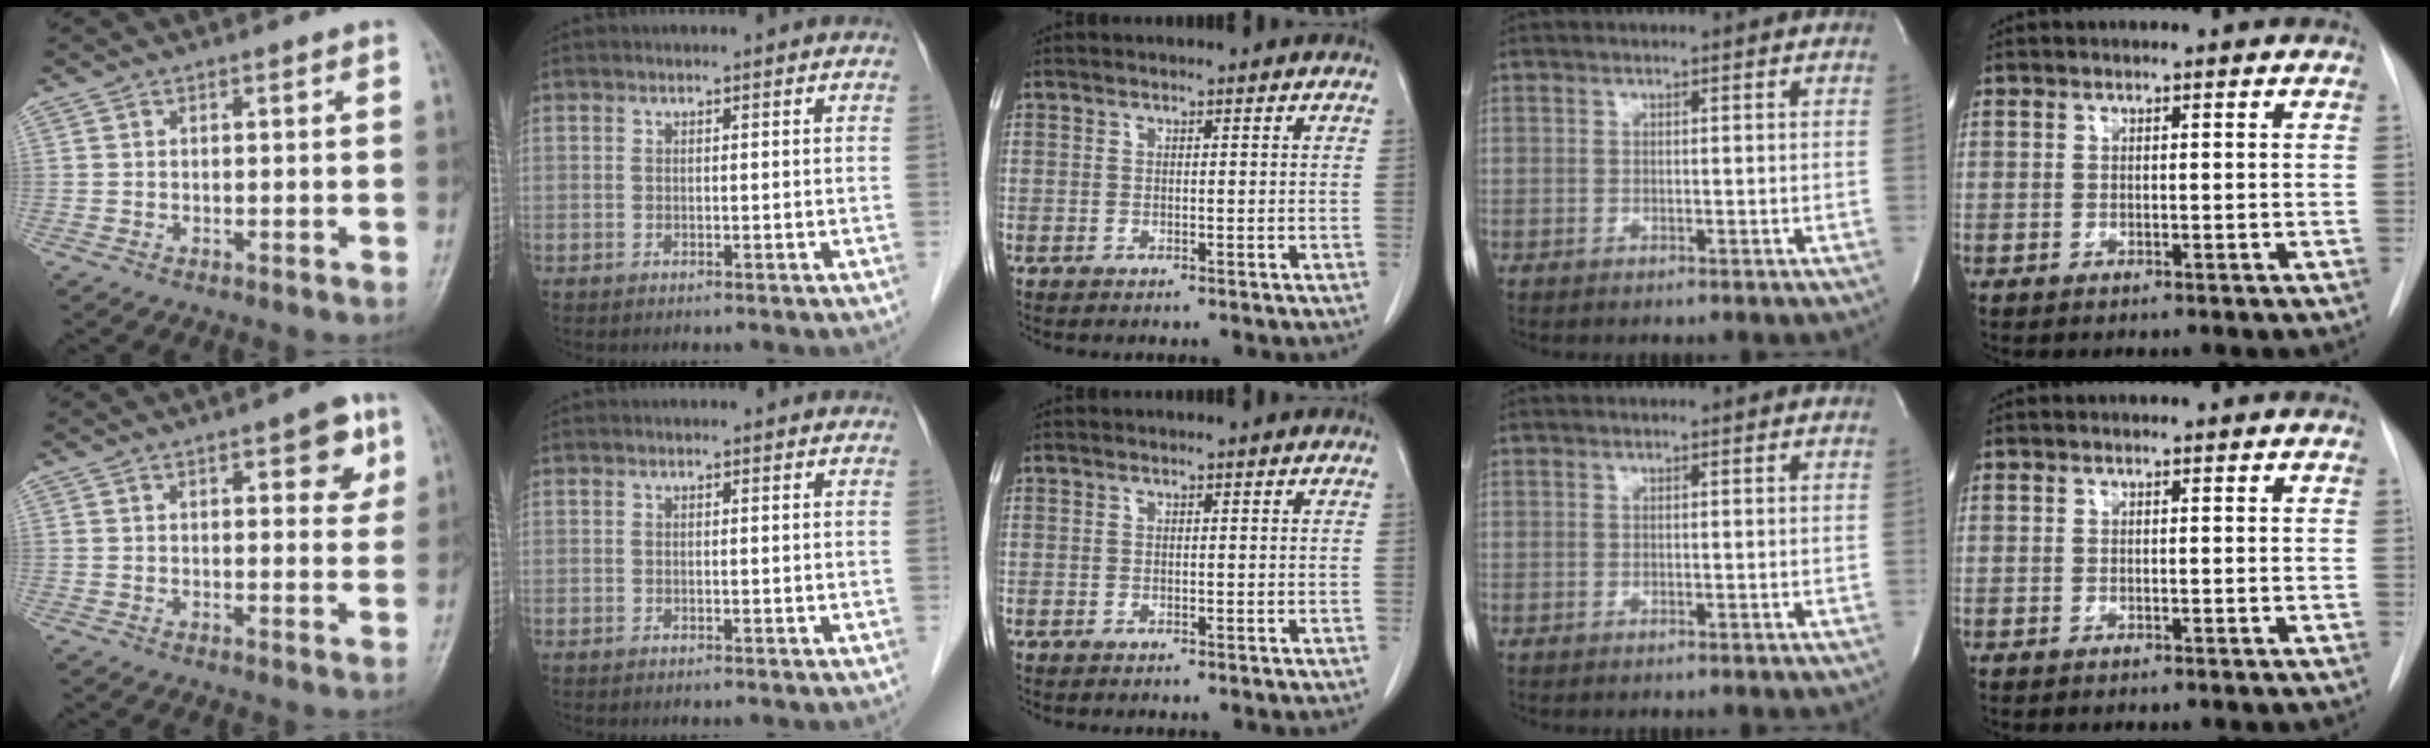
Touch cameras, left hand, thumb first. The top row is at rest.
{"thumb": {"total": 6.9, "force": [3.3, 2.8, 5.4], "torque": [-0.042, -0.011, 0.035]}, "index": {"total": 1.0, "force": [0.9, 0.4, 0.2], "torque": [-0.010, 0.003, 0.006]}}